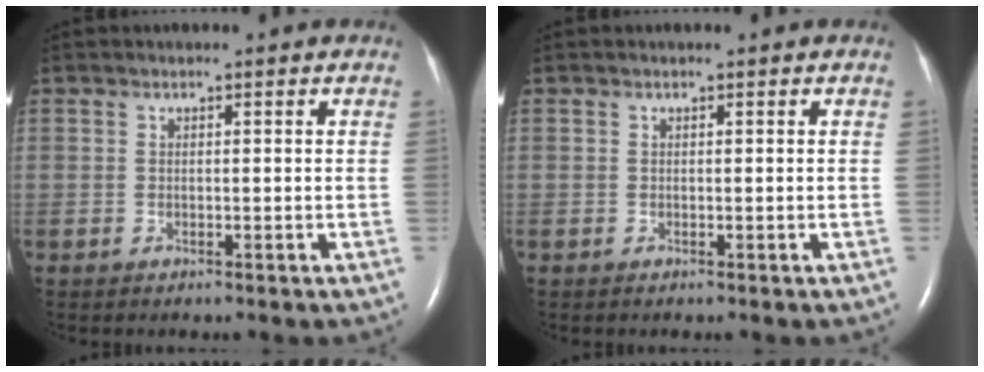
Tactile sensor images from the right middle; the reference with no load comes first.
{"total": 0.0}